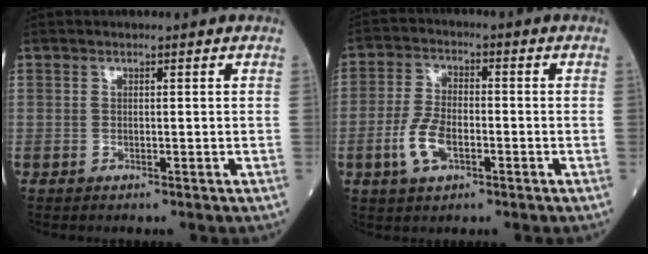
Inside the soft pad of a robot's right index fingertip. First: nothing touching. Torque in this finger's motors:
{"motor_torque": [0.20, -0.17, 0.16, 0.07]}